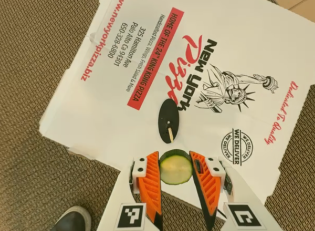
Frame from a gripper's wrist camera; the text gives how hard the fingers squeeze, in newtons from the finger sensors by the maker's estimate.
{"total": 9.7, "left": 10.0, "right": 9.5}